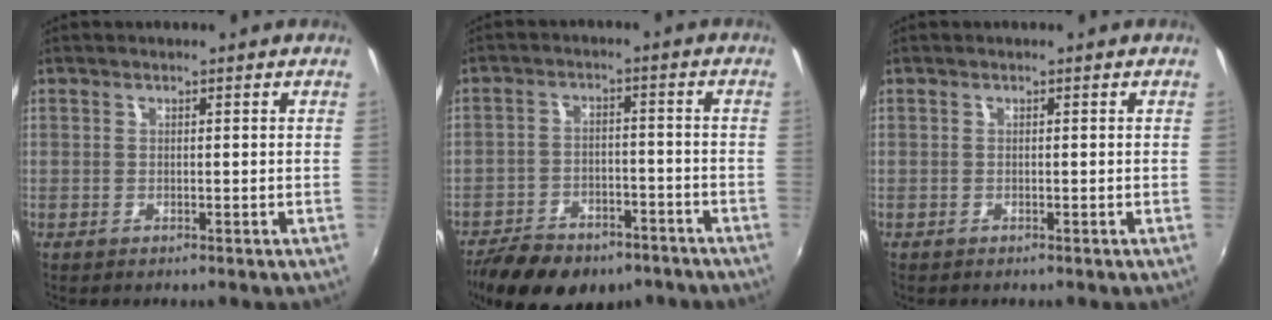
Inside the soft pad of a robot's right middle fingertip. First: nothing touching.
{"total": 17.2, "force": [-12.6, 7.6, 8.8], "torque": [-0.191, -0.021, -0.186]}
{"total": 0.0}